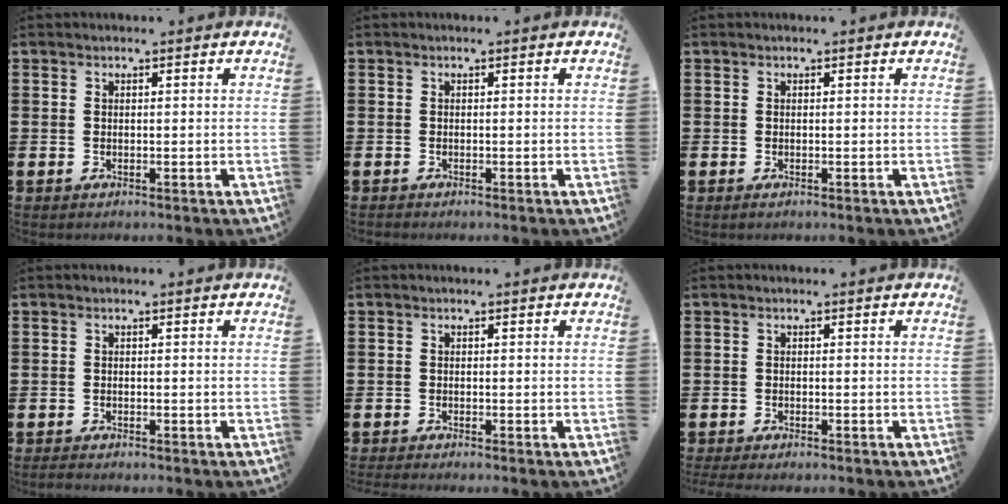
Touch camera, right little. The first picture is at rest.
{"total": 0.0}
{"total": 0.0}
{"total": 0.6, "force": [-0.6, 0.1, 0.2], "torque": [-0.006, -0.001, -0.012]}
{"total": 0.5, "force": [-0.5, -0.1, 0.1], "torque": [-0.001, -0.003, -0.010]}
{"total": 0.7, "force": [-0.6, 0.0, 0.3], "torque": [-0.006, -0.003, -0.013]}